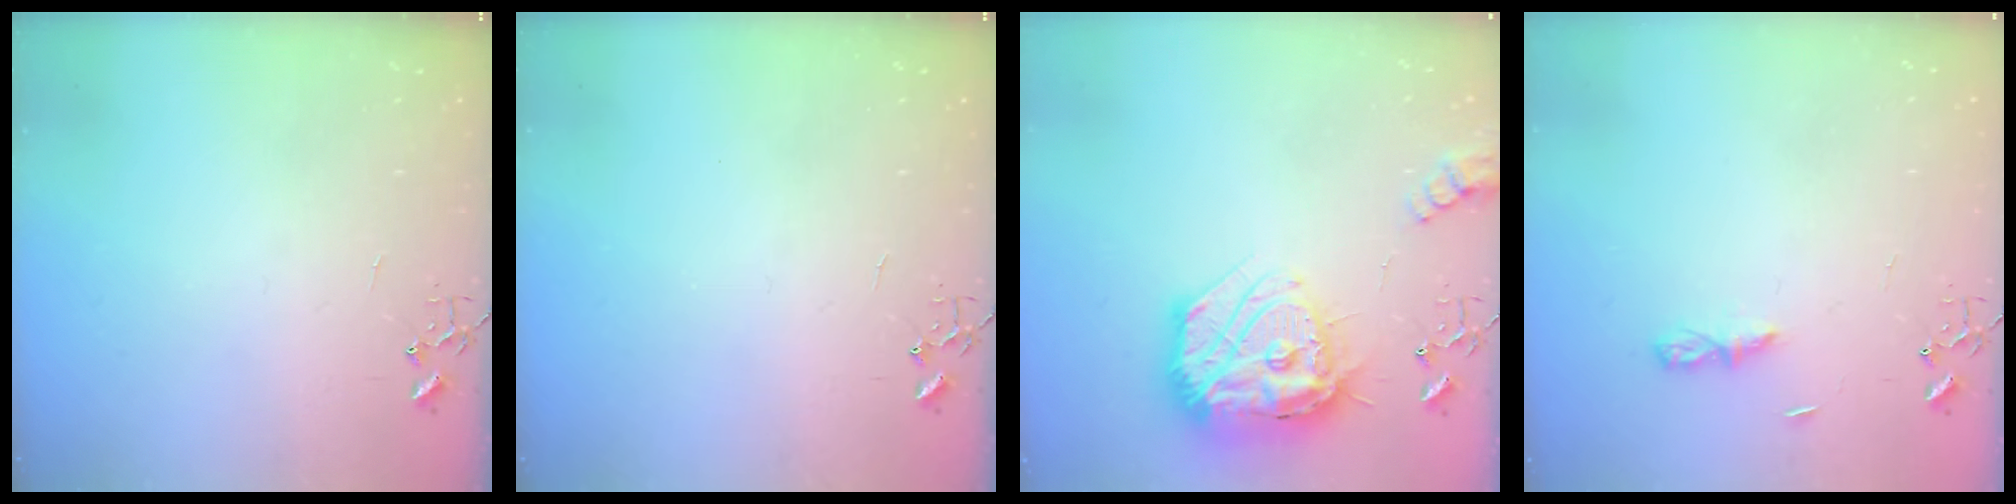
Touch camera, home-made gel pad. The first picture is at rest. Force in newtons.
{"total": 0.0}
{"total": 24.3, "press": 24.2, "slide": 2.5}
{"total": 3.8, "press": 3.7, "slide": 0.4}